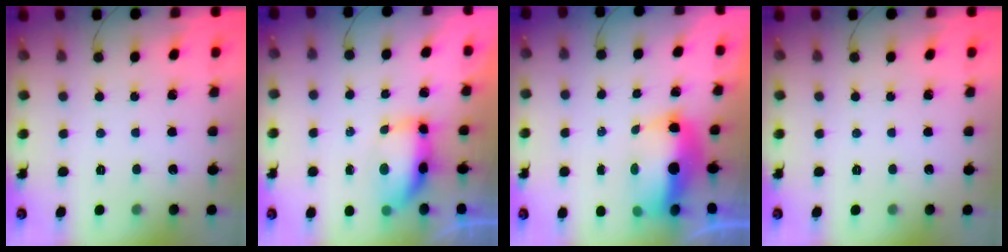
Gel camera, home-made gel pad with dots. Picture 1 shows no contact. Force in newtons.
{"total": 7.9, "press": 7.8, "slide": 1.1}
{"total": 10.5, "press": 10.3, "slide": 2.2}
{"total": 0.0}